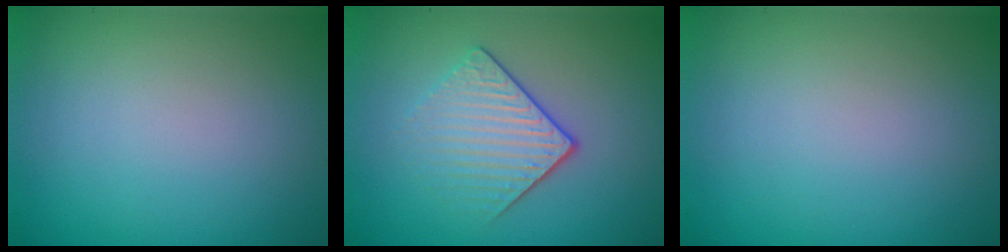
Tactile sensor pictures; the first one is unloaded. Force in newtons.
{"total": 3.7, "press": 2.8, "slide": 2.4}
{"total": 0.0}